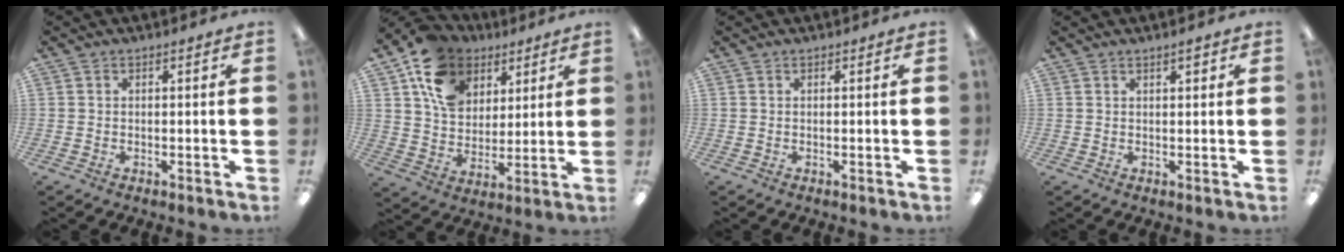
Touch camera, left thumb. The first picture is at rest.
{"total": 14.8, "force": [8.2, 10.9, 5.6], "torque": [-0.112, -0.040, 0.158]}
{"total": 0.0}
{"total": 1.6, "force": [1.1, 0.4, 1.1], "torque": [-0.015, -0.002, 0.016]}